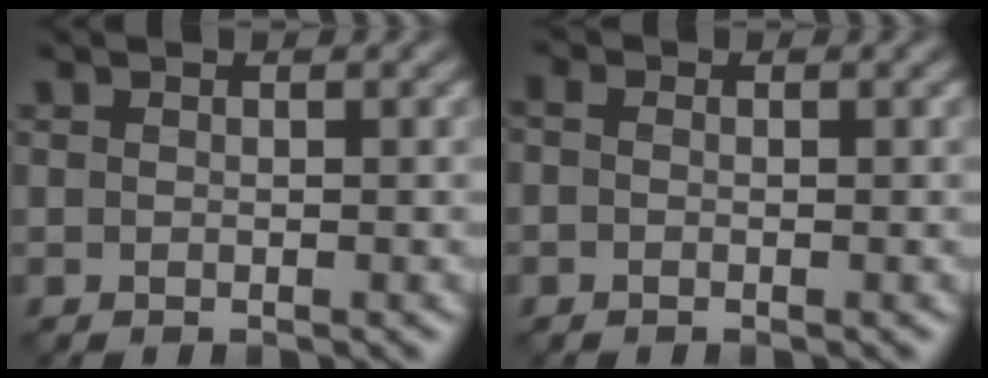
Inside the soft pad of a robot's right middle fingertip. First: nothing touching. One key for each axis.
{"total": 0.9, "fx": 0.0, "fy": 0.7, "fz": 0.5, "tx": -0.014, "ty": -0.001, "tz": -0.009}